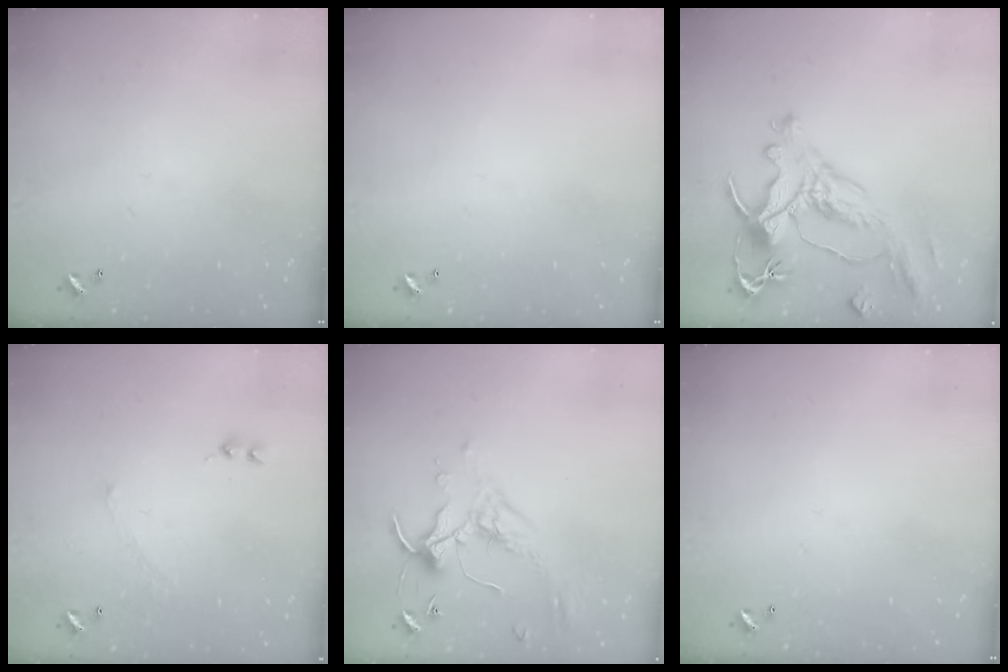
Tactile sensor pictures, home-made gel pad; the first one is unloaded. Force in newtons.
{"total": 0.0}
{"total": 1.6, "press": 1.0, "slide": 1.3}
{"total": 2.1, "press": 2.0, "slide": 0.7}
{"total": 0.7, "press": 0.6, "slide": 0.4}
{"total": 0.0}